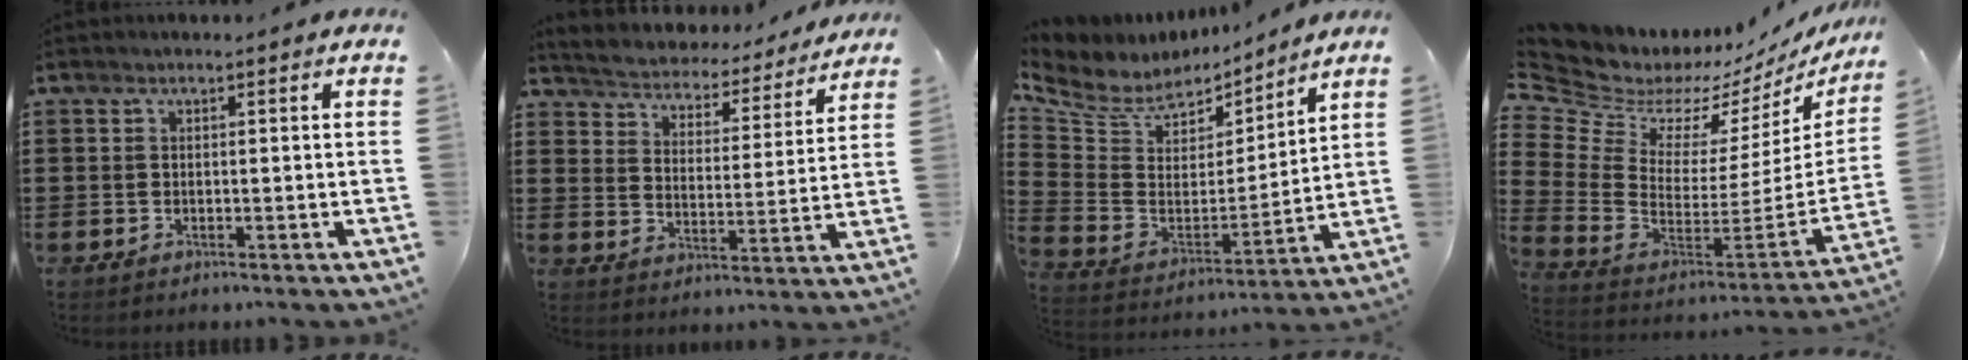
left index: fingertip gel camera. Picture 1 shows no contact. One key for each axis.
{"total": 3.5, "fx": 3.5, "fy": 0.2, "fz": -0.2, "tx": -0.022, "ty": -0.035, "tz": 0.051}
{"total": 6.8, "fx": 5.4, "fy": 3.9, "fz": 1.6, "tx": -0.069, "ty": -0.039, "tz": 0.095}
{"total": 5.9, "fx": 4.7, "fy": 3.5, "fz": 0.8, "tx": -0.073, "ty": -0.063, "tz": 0.078}